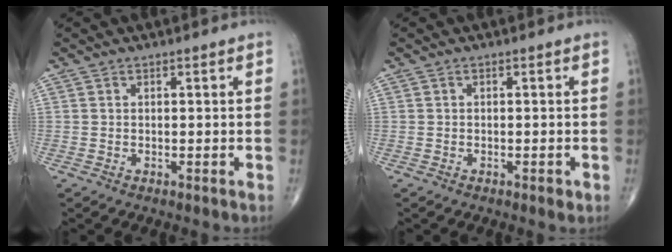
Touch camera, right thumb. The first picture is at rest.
{"total": 1.1, "force": [-0.6, 0.5, 0.8], "torque": [-0.011, -0.002, -0.008]}